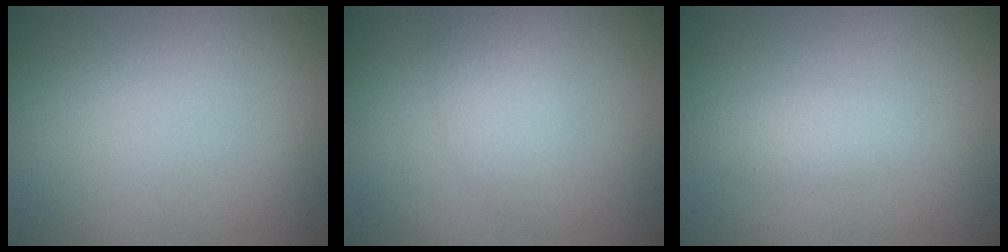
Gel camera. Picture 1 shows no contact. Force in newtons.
{"total": 2.2, "press": 2.2, "slide": 0.1}
{"total": 1.8, "press": 1.8, "slide": 0.1}